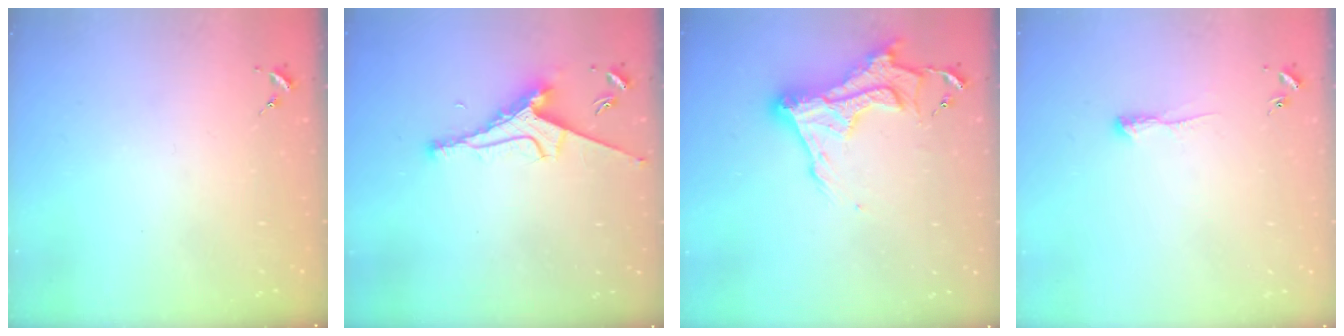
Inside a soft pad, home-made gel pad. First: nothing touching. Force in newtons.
{"total": 8.3, "press": 8.2, "slide": 1.1}
{"total": 15.9, "press": 15.8, "slide": 1.3}
{"total": 4.9, "press": 4.8, "slide": 0.8}